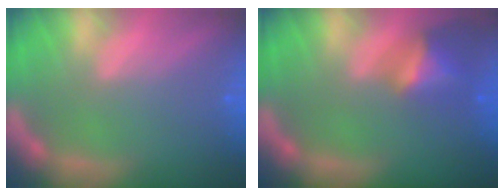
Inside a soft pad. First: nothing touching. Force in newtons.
{"total": 4.5}